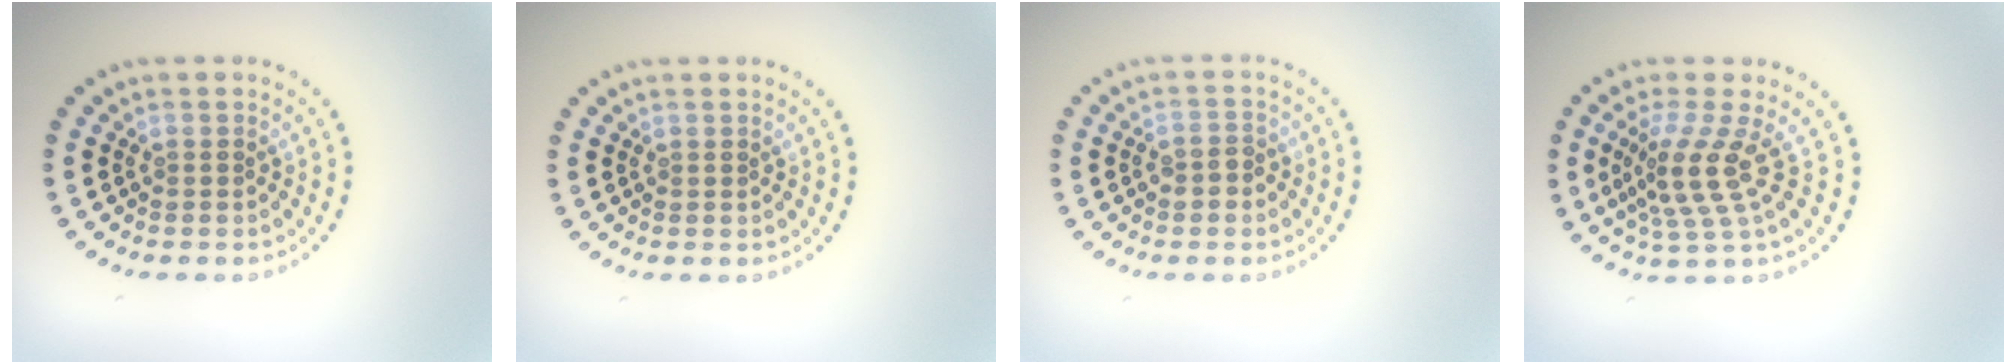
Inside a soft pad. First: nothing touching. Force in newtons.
{"total": 0.0}
{"total": 1.7, "press": 1.7, "slide": 0.4}
{"total": 3.9, "press": 2.7, "slide": 2.8}